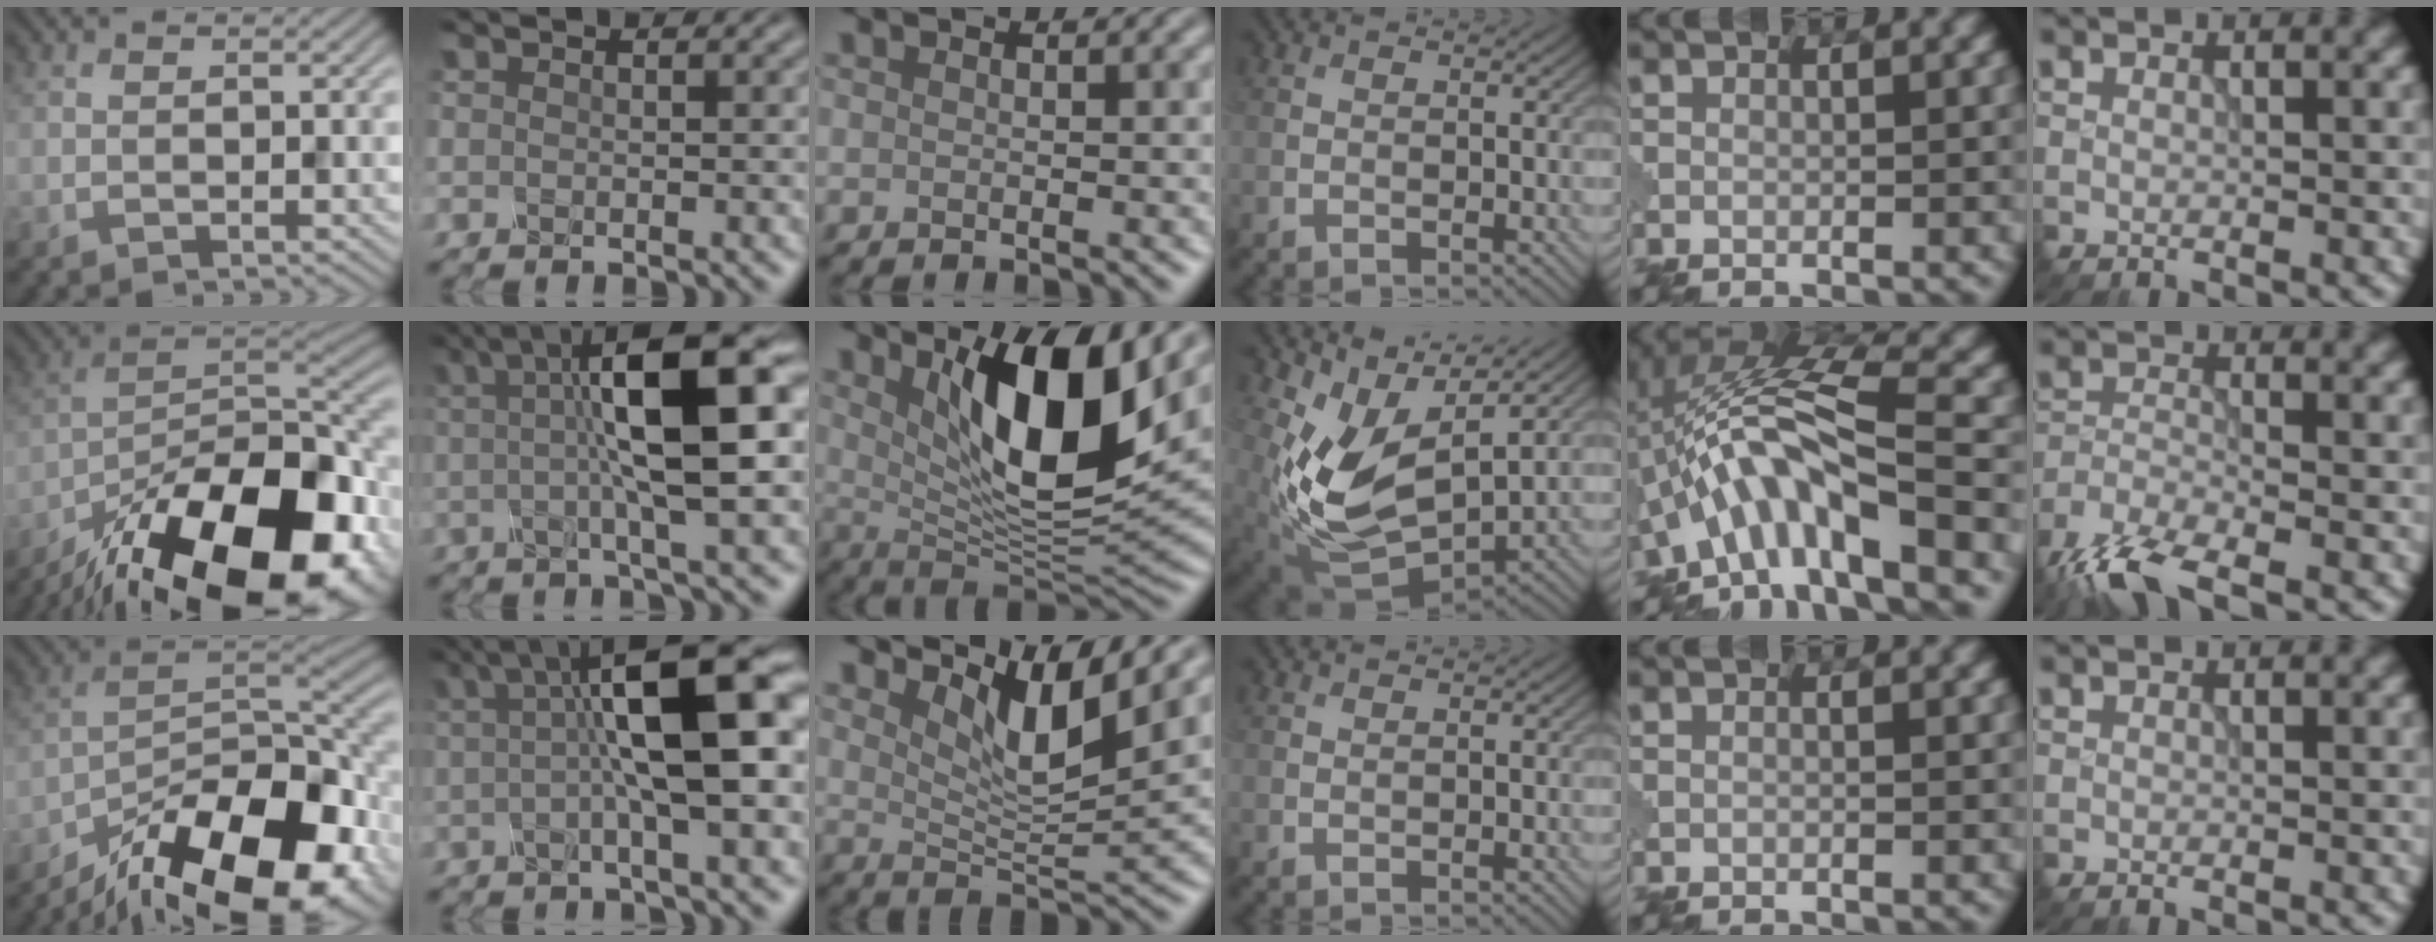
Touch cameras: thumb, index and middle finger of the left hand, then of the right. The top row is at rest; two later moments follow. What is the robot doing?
{"motion": "disassemble", "object": "glue stick"}